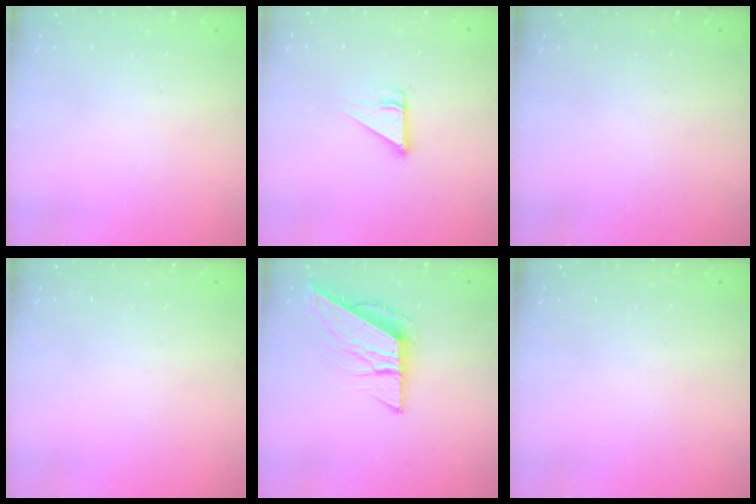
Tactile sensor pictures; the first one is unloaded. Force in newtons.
{"total": 3.7, "press": 3.7, "slide": 0.2}
{"total": 0.0}
{"total": 0.0}
{"total": 8.7, "press": 8.7, "slide": 0.3}
{"total": 0.0}